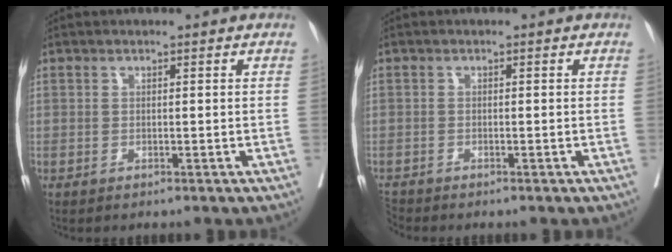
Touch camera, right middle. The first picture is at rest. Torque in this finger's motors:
{"motor_torque": [0.89, -0.90, 0.31, 0.07]}